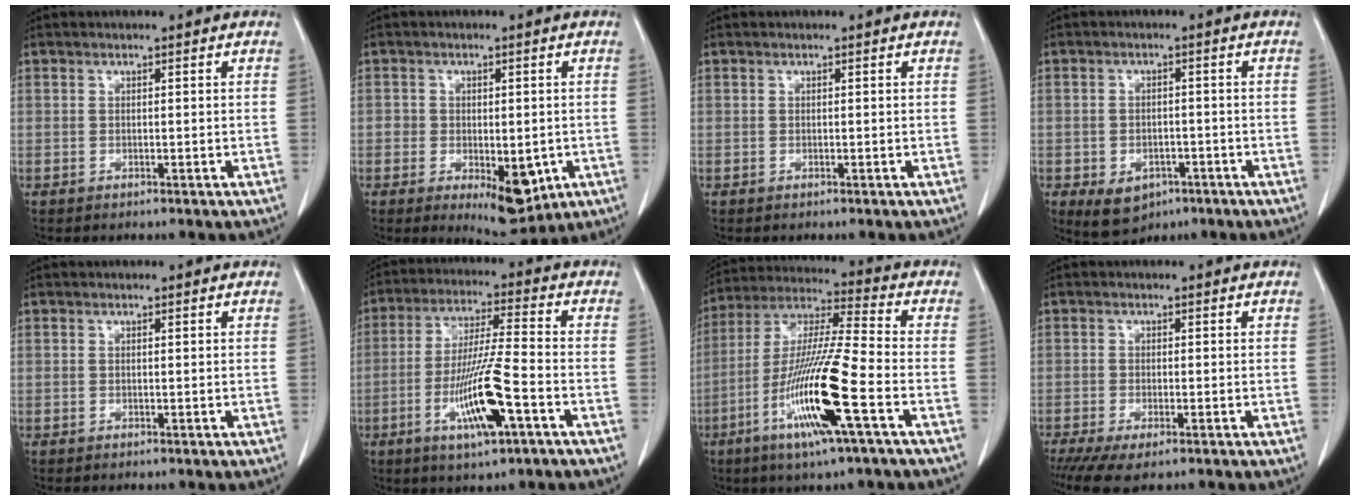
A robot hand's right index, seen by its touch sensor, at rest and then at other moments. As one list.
[{"total": 8.3, "force": [-2.7, 4.3, 6.6], "torque": [-0.073, -0.009, -0.026]}, {"total": 0.0}, {"total": 6.2, "force": [-3.2, 4.5, 2.9], "torque": [-0.045, 0.001, -0.036]}, {"total": 0.0}, {"total": 12.1, "force": [-4.6, 0.7, 11.2], "torque": [-0.217, -0.013, -0.083]}, {"total": 16.2, "force": [-6.2, -0.1, 15.0], "torque": [-0.302, -0.018, -0.120]}, {"total": 5.1, "force": [-3.5, 1.1, 3.5], "torque": [-0.059, -0.013, -0.057]}]